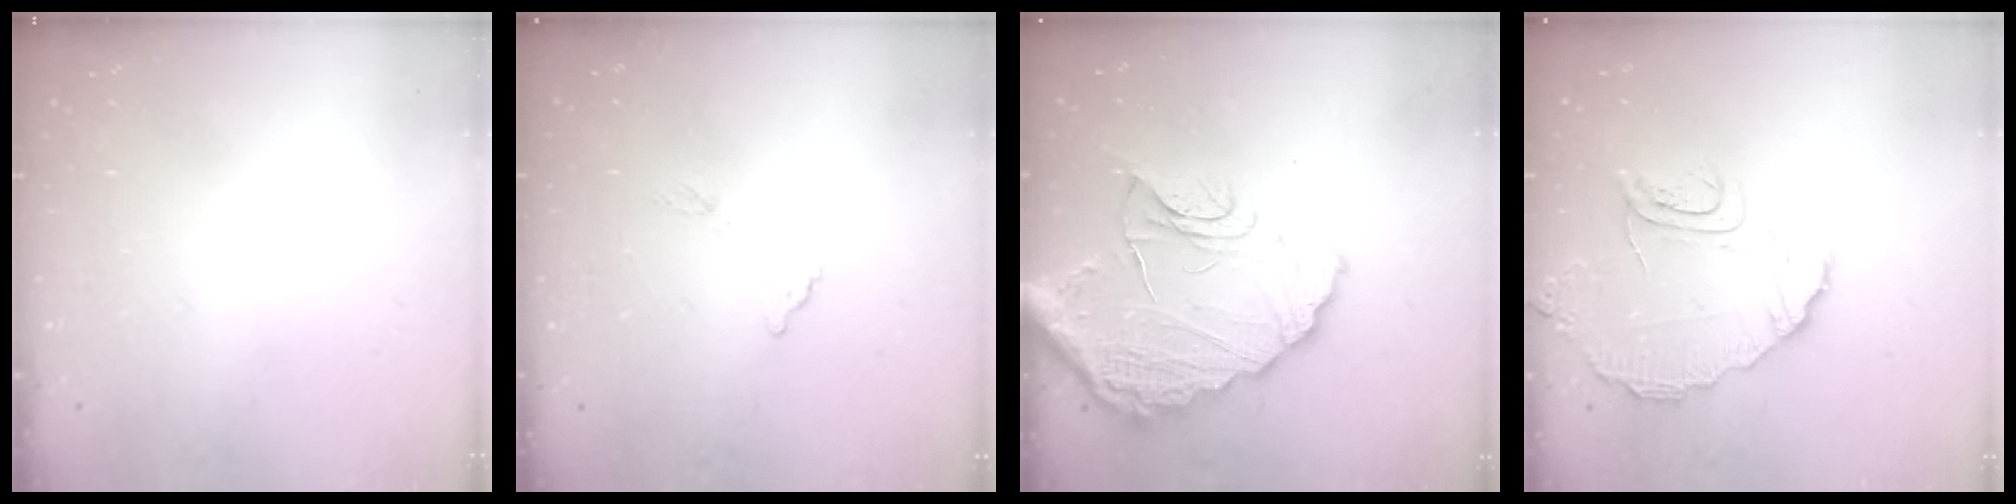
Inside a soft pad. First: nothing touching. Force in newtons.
{"total": 5.9, "press": 5.9, "slide": 0.3}
{"total": 16.2, "press": 16.1, "slide": 1.4}
{"total": 10.5, "press": 10.5, "slide": 0.6}